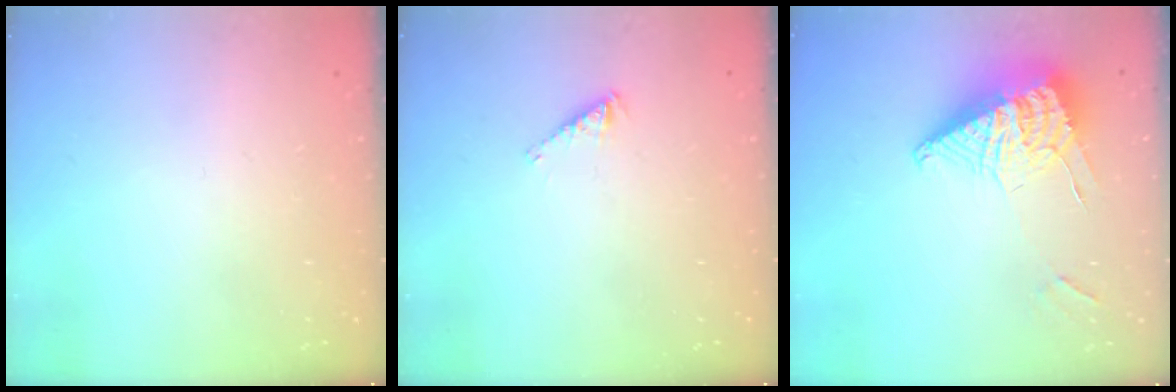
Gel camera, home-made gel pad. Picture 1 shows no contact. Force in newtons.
{"total": 2.7, "press": 2.6, "slide": 0.4}
{"total": 11.7, "press": 11.6, "slide": 1.5}